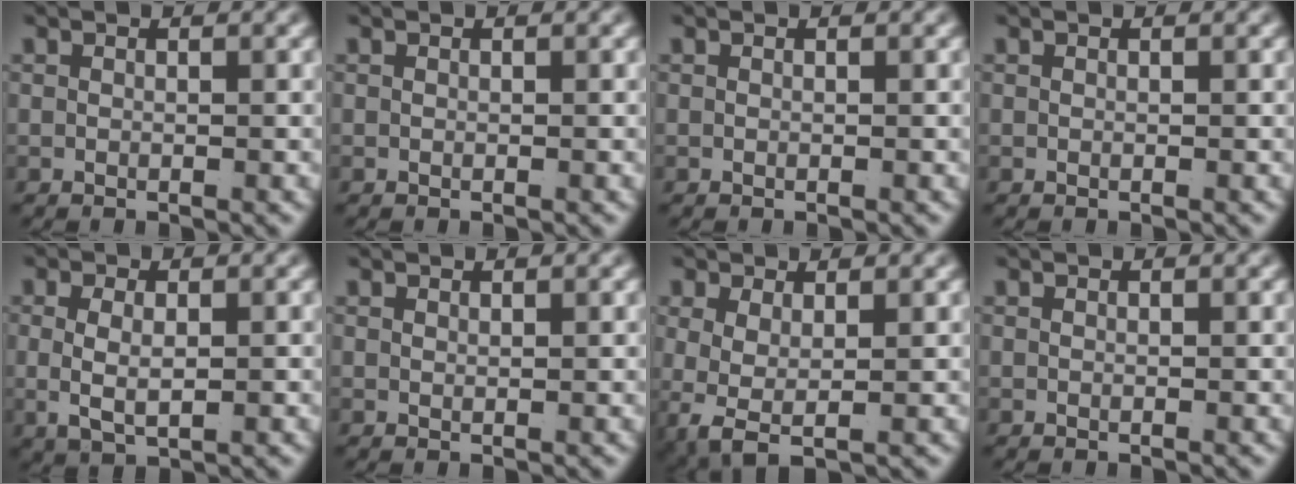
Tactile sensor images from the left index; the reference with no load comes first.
{"total": 0.0}
{"total": 0.0}
{"total": 0.0}
{"total": 3.7, "force": [-0.2, 2.1, 3.1], "torque": [-0.068, -0.015, 0.010]}
{"total": 0.7, "force": [0.4, -0.6, 0.1], "torque": [0.000, -0.006, 0.013]}
{"total": 4.7, "force": [-1.0, 3.2, 3.3], "torque": [-0.097, -0.038, 0.001]}
{"total": 0.0}